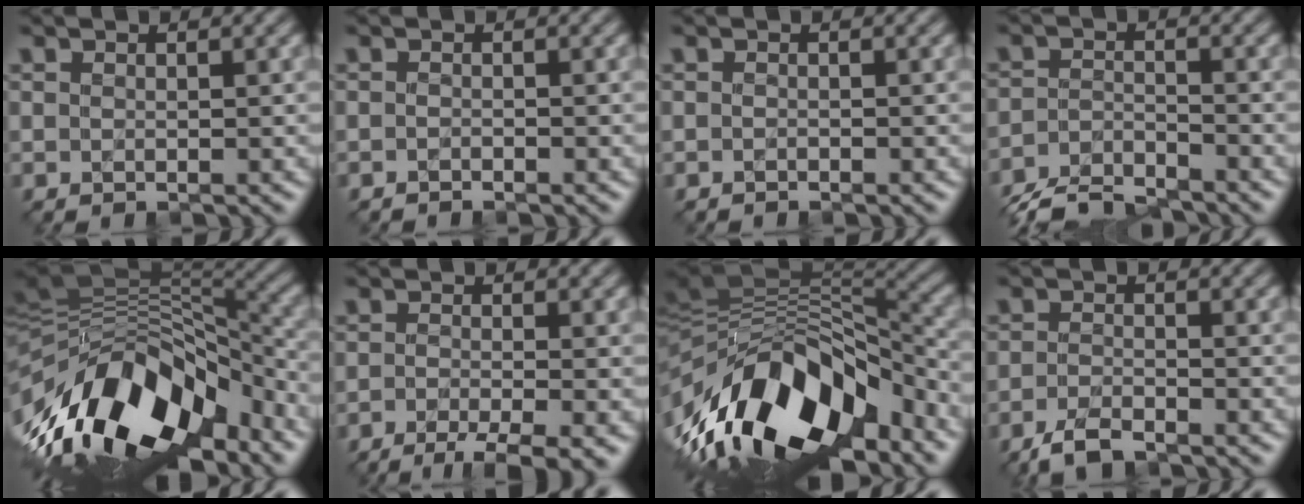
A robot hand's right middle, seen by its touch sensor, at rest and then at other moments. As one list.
[{"total": 0.9, "force": [-0.8, -0.4, -0.3], "torque": [-0.009, 0.003, -0.014]}, {"total": 0.8, "force": [-0.5, -0.4, -0.4], "torque": [-0.003, 0.003, -0.007]}, {"total": 4.8, "force": [-4.8, 0.4, 0.3], "torque": [-0.029, -0.005, -0.087]}, {"total": 13.9, "force": [-6.4, 7.0, 10.2], "torque": [-0.199, 0.019, -0.108]}, {"total": 4.8, "force": [-3.5, 0.6, 3.2], "torque": [-0.060, -0.004, -0.057]}, {"total": 15.2, "force": [-6.6, 7.1, 11.7], "torque": [-0.220, 0.009, -0.109]}, {"total": 2.3, "force": [-2.3, 0.0, 0.4], "torque": [-0.032, 0.001, -0.048]}]